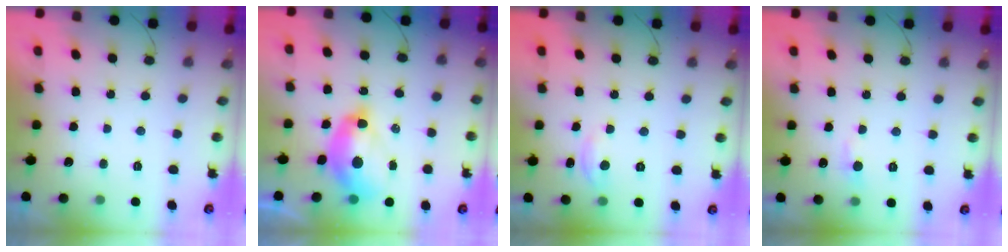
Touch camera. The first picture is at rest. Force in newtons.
{"total": 11.2, "press": 11.1, "slide": 1.1}
{"total": 2.9, "press": 2.9, "slide": 0.3}
{"total": 6.3, "press": 6.3, "slide": 0.9}